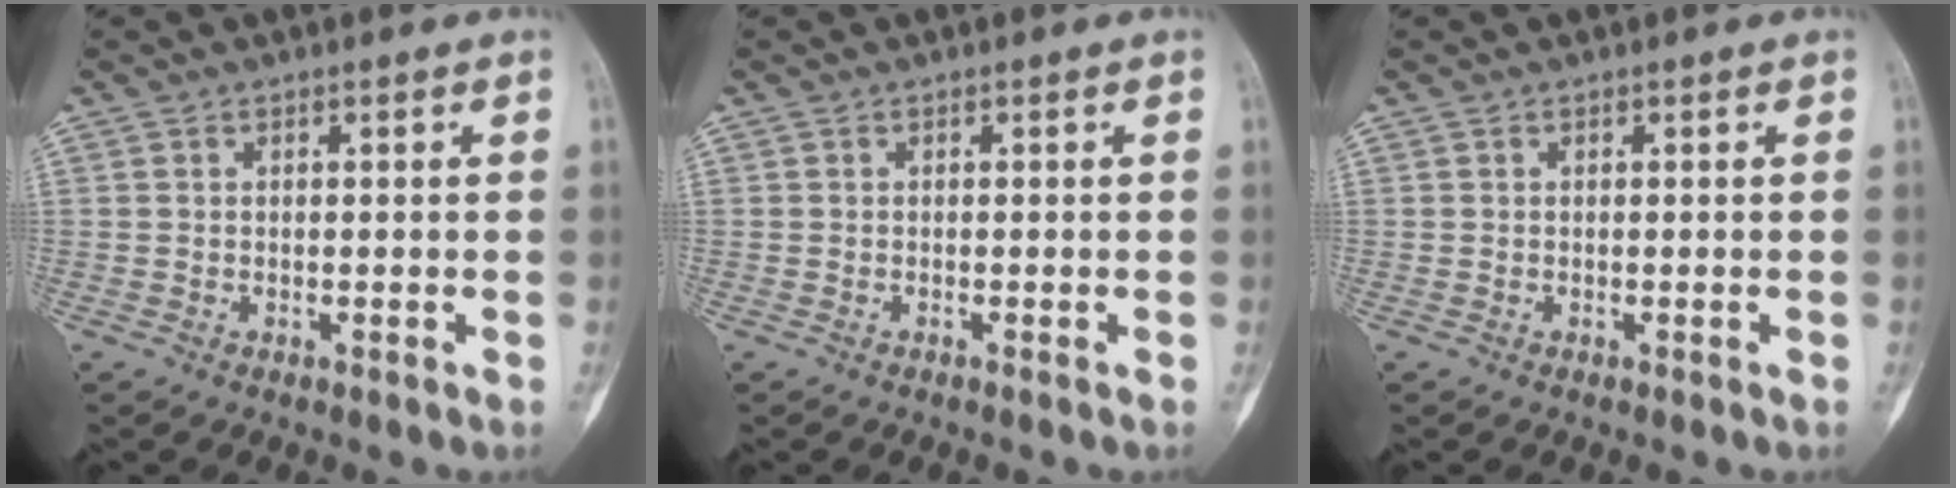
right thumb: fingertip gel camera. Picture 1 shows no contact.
{"total": 0.0}
{"total": 0.0}